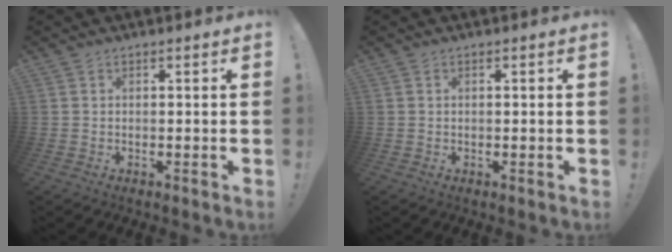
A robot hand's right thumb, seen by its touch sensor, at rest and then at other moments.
{"total": 0.0}